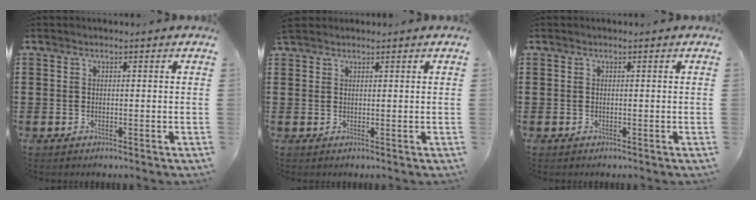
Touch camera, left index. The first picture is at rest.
{"total": 1.4, "force": [1.3, 0.4, 0.2], "torque": [-0.008, 0.003, 0.025]}
{"total": 0.0}